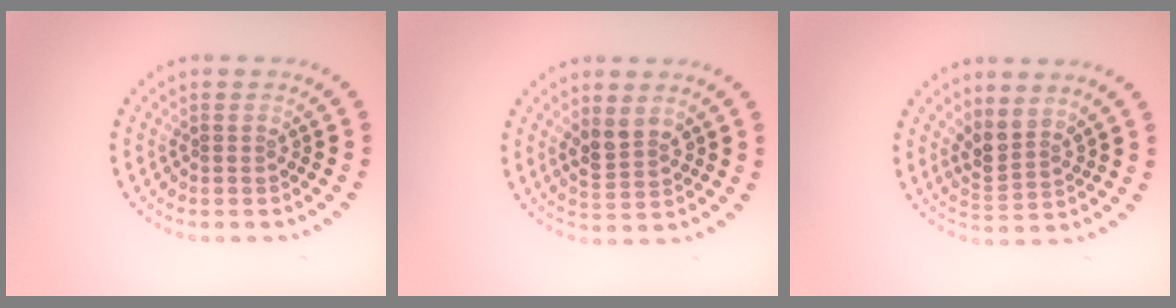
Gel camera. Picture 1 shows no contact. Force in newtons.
{"total": 2.6, "press": 2.4, "slide": 0.9}
{"total": 2.7, "press": 2.0, "slide": 1.8}